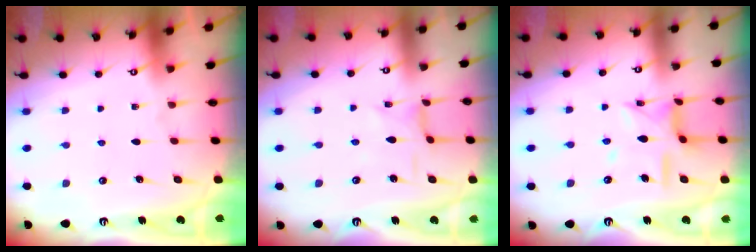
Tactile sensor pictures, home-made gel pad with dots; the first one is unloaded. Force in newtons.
{"total": 0.7, "press": 0.7, "slide": 0.1}
{"total": 10.7, "press": 10.7, "slide": 0.7}